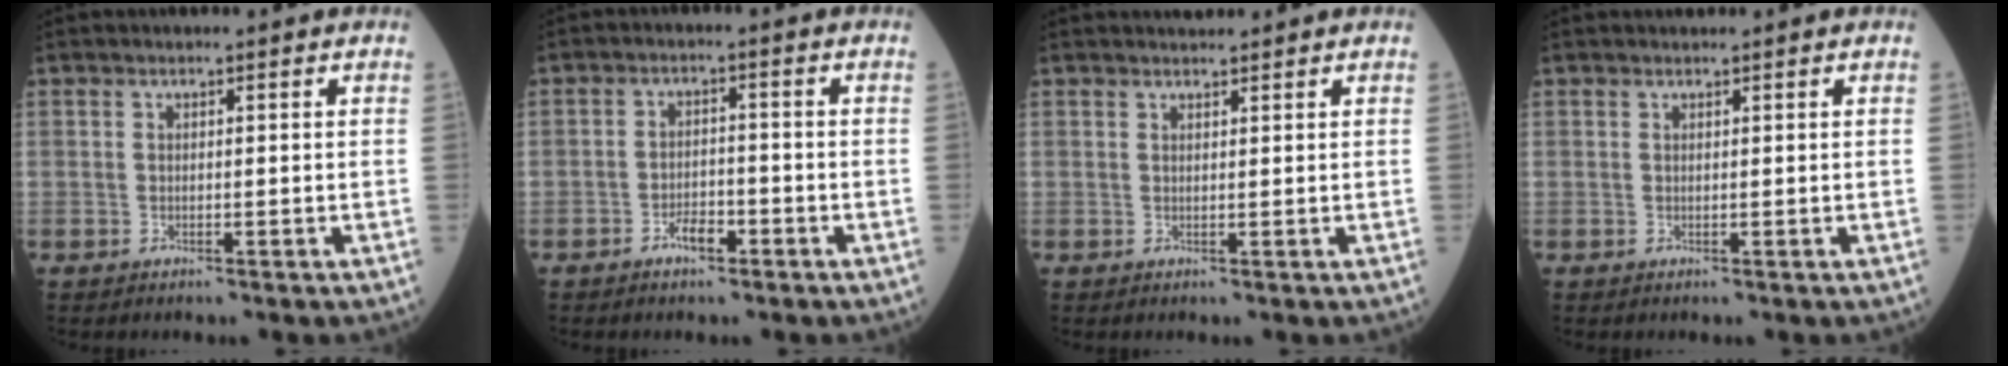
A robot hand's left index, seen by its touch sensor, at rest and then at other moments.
{"total": 3.2, "force": [-2.1, 1.3, 2.1], "torque": [-0.038, 0.005, -0.039]}
{"total": 1.9, "force": [1.9, 0.0, 0.3], "torque": [-0.005, 0.017, 0.035]}
{"total": 0.9, "force": [0.9, 0.0, 0.2], "torque": [-0.006, 0.015, 0.019]}